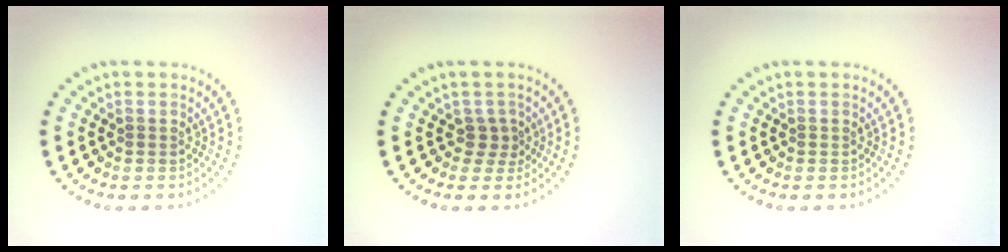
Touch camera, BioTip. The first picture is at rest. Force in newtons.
{"total": 1.7, "press": 1.1, "slide": 1.3}
{"total": 0.0}